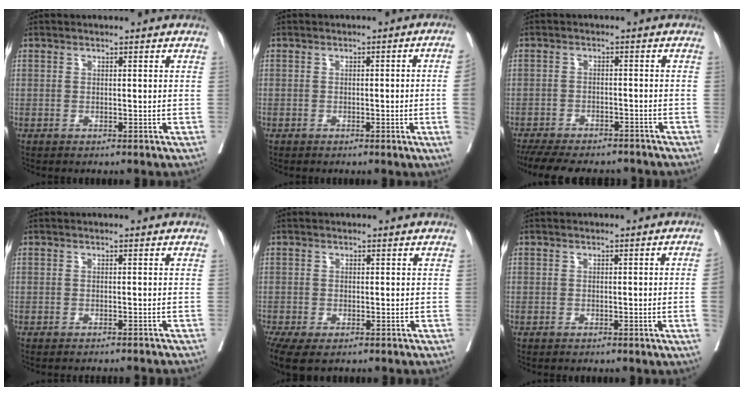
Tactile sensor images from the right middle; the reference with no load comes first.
{"total": 5.3, "force": [-0.9, -1.1, 5.1], "torque": [-0.063, -0.002, -0.011]}
{"total": 15.1, "force": [-13.2, 4.4, 6.0], "torque": [-0.135, -0.010, -0.178]}
{"total": 4.5, "force": [-4.4, 0.0, 1.2], "torque": [-0.018, -0.013, -0.049]}
{"total": 6.7, "force": [-4.2, 2.9, 4.4], "torque": [-0.102, -0.020, -0.066]}
{"total": 3.1, "force": [-0.5, -0.7, 3.0], "torque": [-0.042, -0.003, -0.003]}